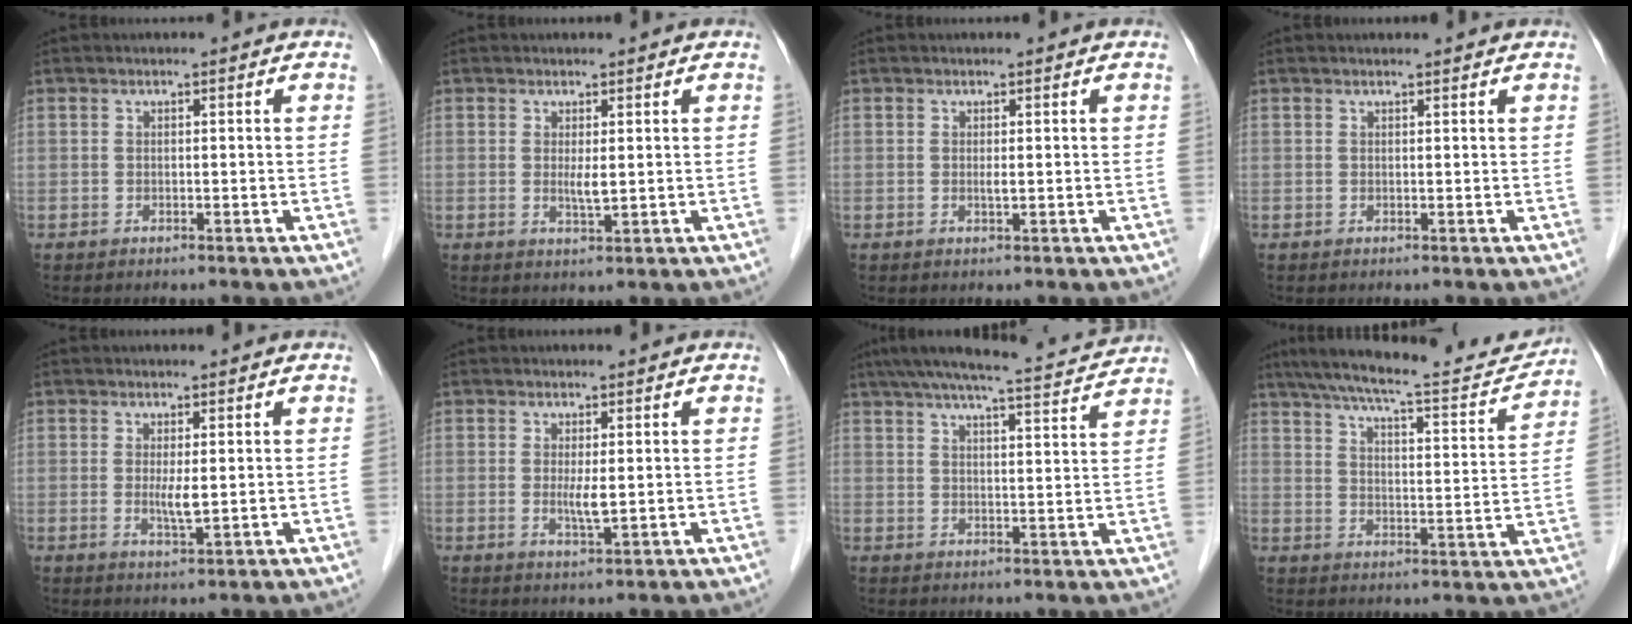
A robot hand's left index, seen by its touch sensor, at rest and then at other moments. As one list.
[{"total": 2.0, "force": [0.4, 0.2, 1.9], "torque": [-0.039, -0.005, 0.011]}, {"total": 0.7, "force": [0.2, 0.1, 0.7], "torque": [-0.017, -0.002, 0.003]}, {"total": 1.9, "force": [1.8, 0.1, 0.5], "torque": [-0.009, 0.010, 0.023]}, {"total": 2.6, "force": [0.3, 0.3, 2.5], "torque": [-0.051, -0.007, 0.010]}, {"total": 2.5, "force": [0.3, 0.3, 2.5], "torque": [-0.050, -0.007, 0.008]}, {"total": 13.1, "force": [12.1, 0.2, 4.9], "torque": [-0.084, 0.011, 0.164]}, {"total": 18.1, "force": [16.5, 1.8, 7.3], "torque": [-0.120, -0.009, 0.229]}]